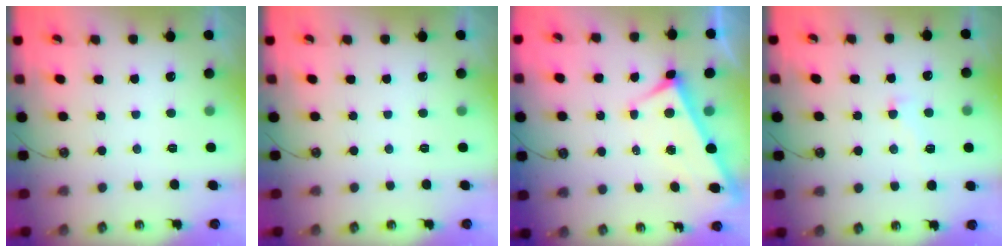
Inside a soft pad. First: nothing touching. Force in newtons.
{"total": 0.0}
{"total": 3.2, "press": 3.2, "slide": 0.5}
{"total": 1.8, "press": 1.4, "slide": 1.1}